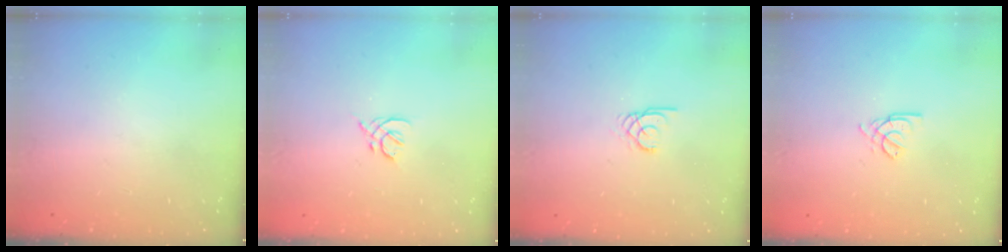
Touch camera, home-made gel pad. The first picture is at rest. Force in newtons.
{"total": 2.0, "press": 1.9, "slide": 0.6}
{"total": 1.9, "press": 1.9, "slide": 0.1}
{"total": 2.0, "press": 2.0, "slide": 0.4}